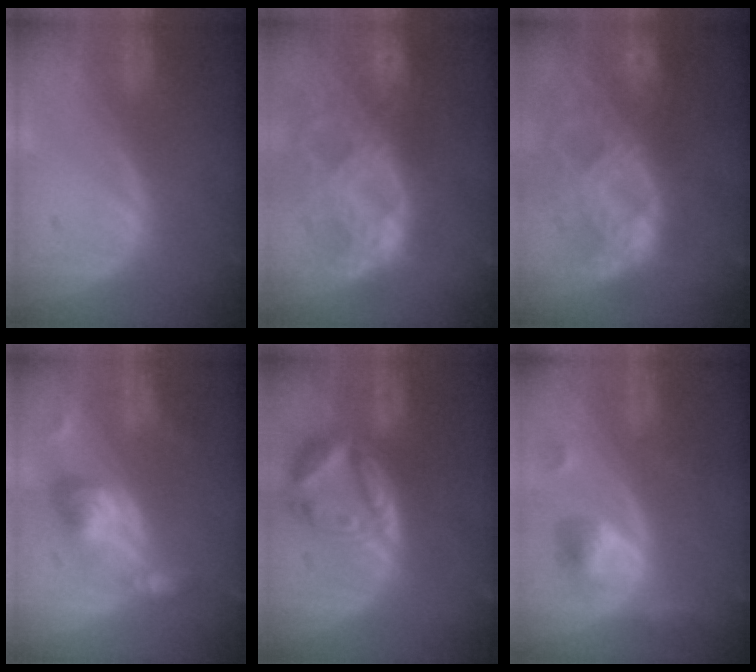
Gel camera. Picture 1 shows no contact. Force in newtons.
{"total": 10.5, "press": 9.2, "slide": 5.0}
{"total": 10.4, "press": 9.2, "slide": 4.9}
{"total": 6.2, "press": 5.6, "slide": 2.7}
{"total": 8.0, "press": 7.0, "slide": 3.9}
{"total": 5.6, "press": 5.1, "slide": 2.2}